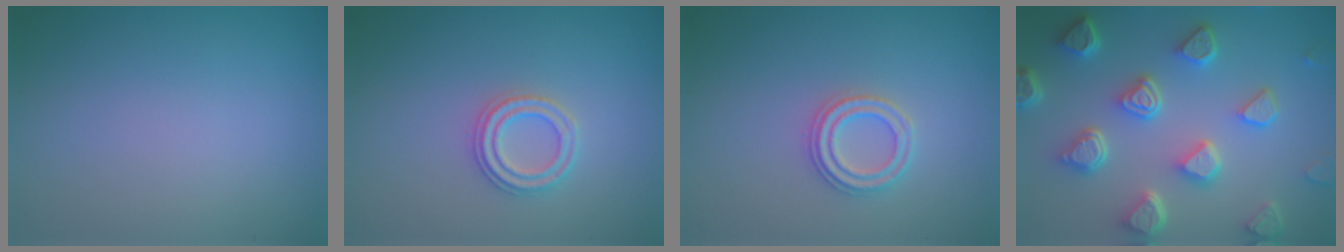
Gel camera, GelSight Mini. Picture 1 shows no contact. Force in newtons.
{"total": 2.2, "press": 2.2, "slide": 0.3}
{"total": 2.2, "press": 2.2, "slide": 0.3}
{"total": 6.7, "press": 5.3, "slide": 4.1}